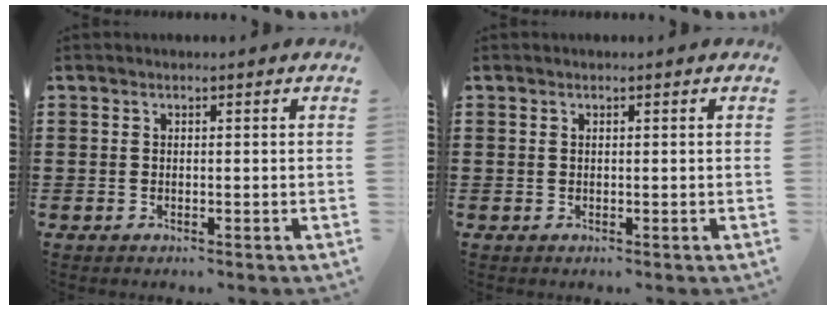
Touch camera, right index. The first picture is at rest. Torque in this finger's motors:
{"motor_torque": [0.62, 0.41, 0.04, 0.02]}